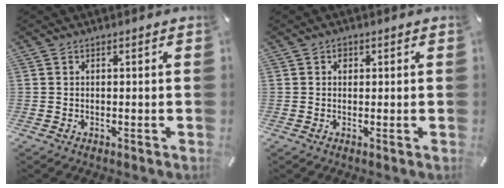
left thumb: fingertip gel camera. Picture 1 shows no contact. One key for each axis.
{"total": 1.2, "fx": 0.3, "fy": 1.1, "fz": 0.4, "tx": -0.001, "ty": 0.003, "tz": 0.003}